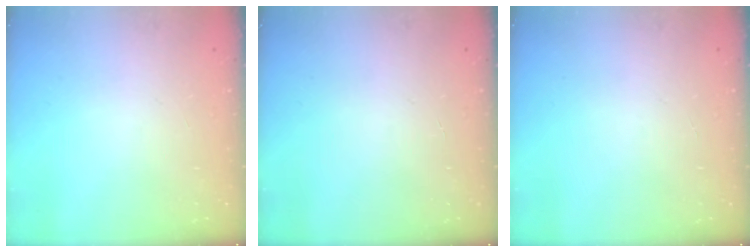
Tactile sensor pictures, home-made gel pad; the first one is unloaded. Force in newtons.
{"total": 0.0}
{"total": 0.0}